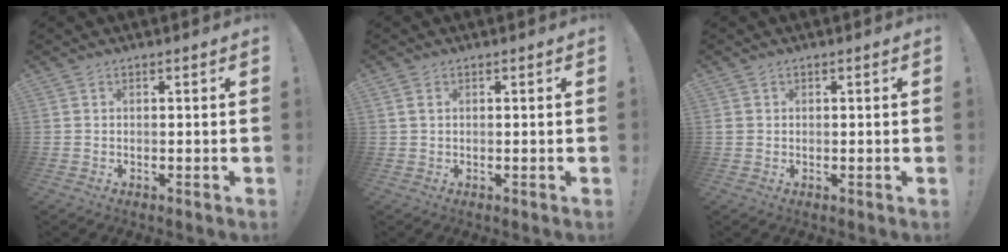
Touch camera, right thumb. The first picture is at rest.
{"total": 1.5, "force": [0.6, 0.9, 1.0], "torque": [-0.014, 0.002, 0.010]}
{"total": 1.3, "force": [0.4, 1.1, 0.4], "torque": [0.000, 0.000, 0.006]}